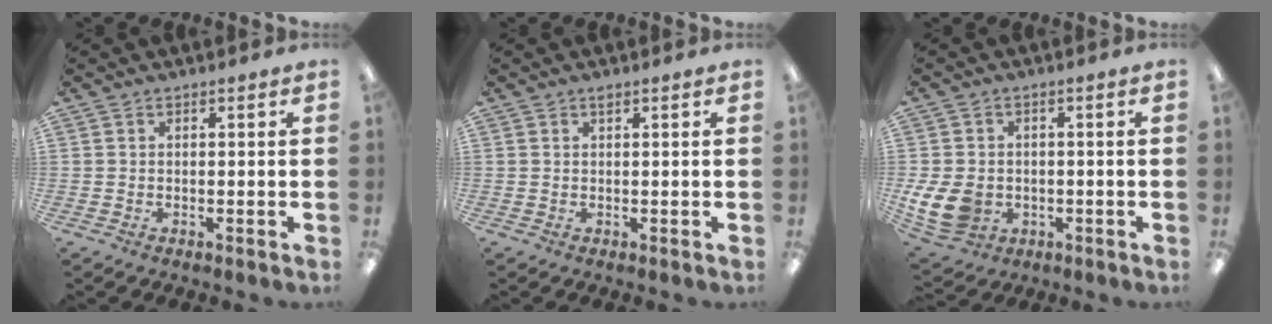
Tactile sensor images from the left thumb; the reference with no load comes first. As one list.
[{"total": 0.9, "force": [0.7, 0.2, 0.5], "torque": [-0.013, 0.002, 0.013]}, {"total": 9.1, "force": [-1.4, 7.3, 5.2], "torque": [-0.119, 0.003, -0.026]}]